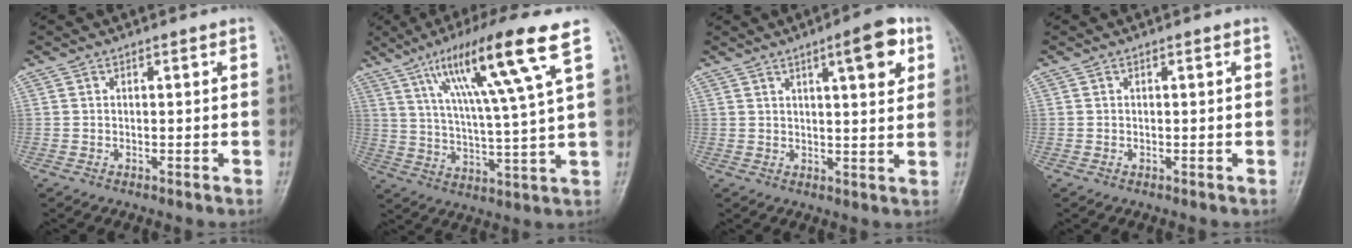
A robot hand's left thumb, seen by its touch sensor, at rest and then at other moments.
{"total": 16.8, "force": [8.3, 0.8, 14.6], "torque": [-0.257, -0.019, 0.143]}
{"total": 8.5, "force": [3.9, 2.2, 7.2], "torque": [-0.087, -0.014, 0.051]}
{"total": 0.6, "force": [0.1, 0.3, 0.5], "torque": [-0.007, 0.003, 0.004]}